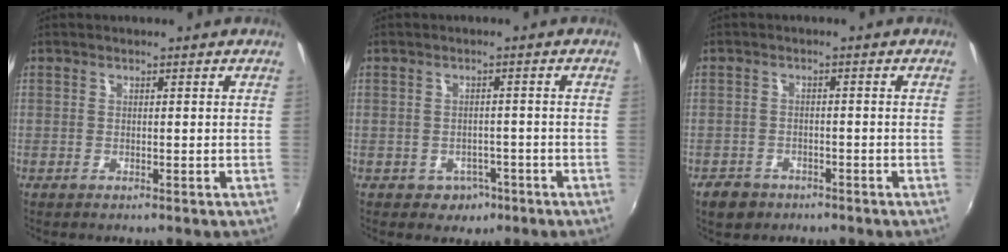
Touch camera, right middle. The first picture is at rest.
{"total": 4.1, "force": [-2.1, 3.4, 1.0], "torque": [-0.030, 0.003, -0.022]}
{"total": 4.6, "force": [-3.1, 3.1, 1.4], "torque": [-0.045, -0.003, -0.048]}